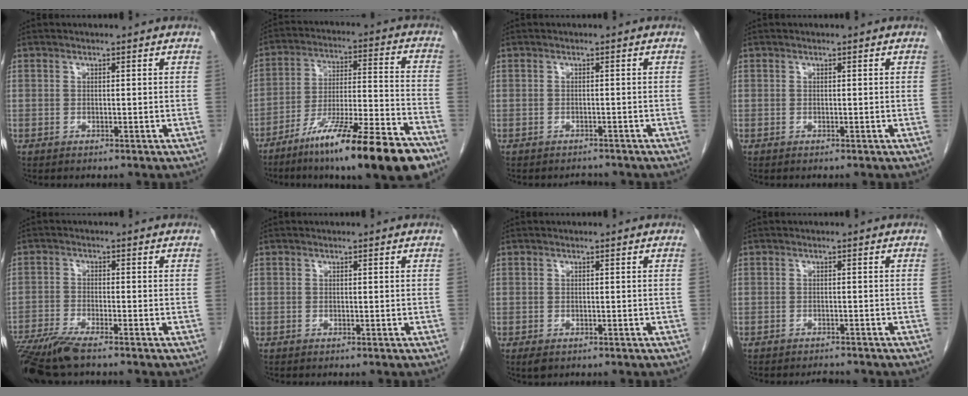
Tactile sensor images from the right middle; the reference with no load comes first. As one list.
[{"total": 19.6, "force": [-13.3, 1.3, 14.4], "torque": [-0.201, -0.019, -0.221]}, {"total": 1.8, "force": [-1.7, 0.5, 0.0], "torque": [-0.001, -0.005, -0.024]}, {"total": 0.0}, {"total": 8.2, "force": [-6.6, 0.4, 4.8], "torque": [-0.084, -0.022, -0.118]}, {"total": 0.0}, {"total": 1.4, "force": [-0.8, 0.8, 0.9], "torque": [-0.014, -0.001, -0.006]}, {"total": 2.3, "force": [-2.3, 0.4, 0.4], "torque": [-0.006, -0.006, -0.032]}]